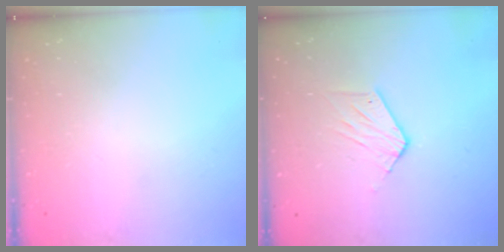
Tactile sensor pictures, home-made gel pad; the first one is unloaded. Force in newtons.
{"total": 6.2, "press": 6.2, "slide": 0.5}